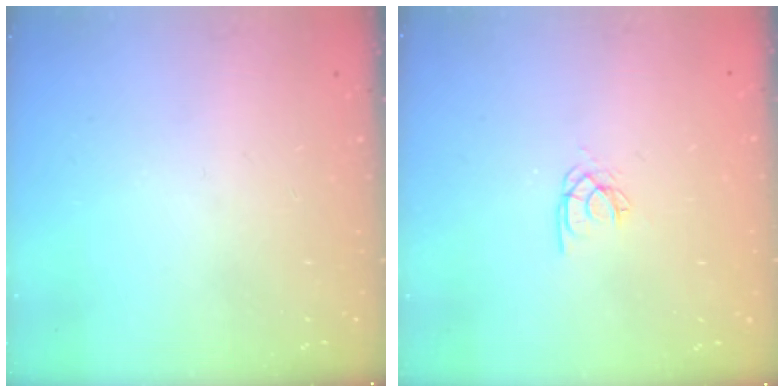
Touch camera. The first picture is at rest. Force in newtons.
{"total": 2.5, "press": 2.5, "slide": 0.1}